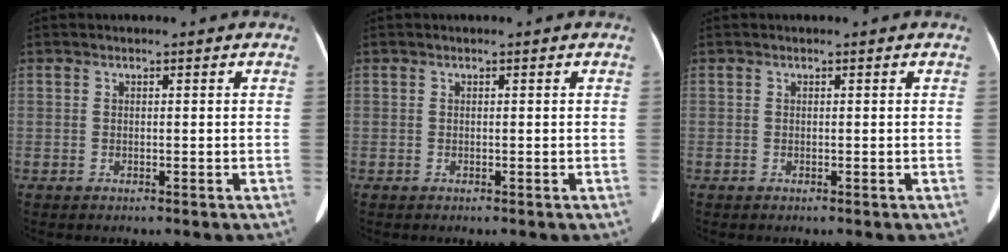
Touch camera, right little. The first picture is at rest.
{"total": 0.0}
{"total": 0.0}